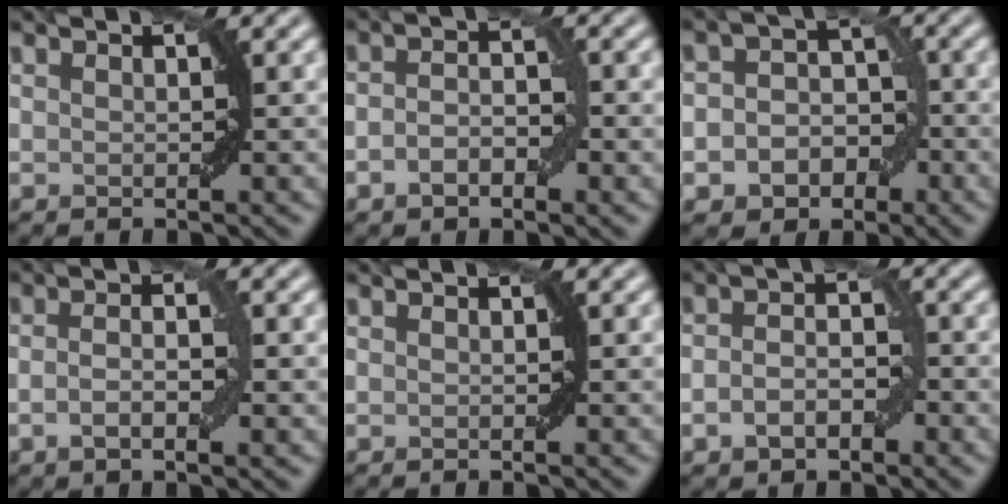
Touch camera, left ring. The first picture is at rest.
{"total": 2.7, "force": [-0.9, 1.5, 2.1], "torque": [-0.037, 0.002, -0.018]}
{"total": 5.2, "force": [-1.9, 4.3, 2.3], "torque": [-0.001, 0.004, -0.047]}
{"total": 2.8, "force": [-0.6, 0.9, 2.6], "torque": [-0.048, -0.002, -0.012]}
{"total": 0.0}
{"total": 3.2, "force": [-1.1, 2.0, 2.2], "torque": [-0.034, 0.001, -0.023]}